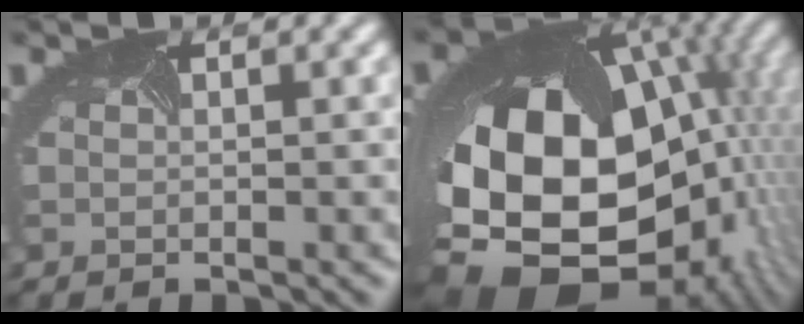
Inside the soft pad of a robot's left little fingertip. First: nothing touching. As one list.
[{"total": 20.5, "force": [-2.1, 14.6, 14.3], "torque": [-0.294, -0.063, -0.001]}]